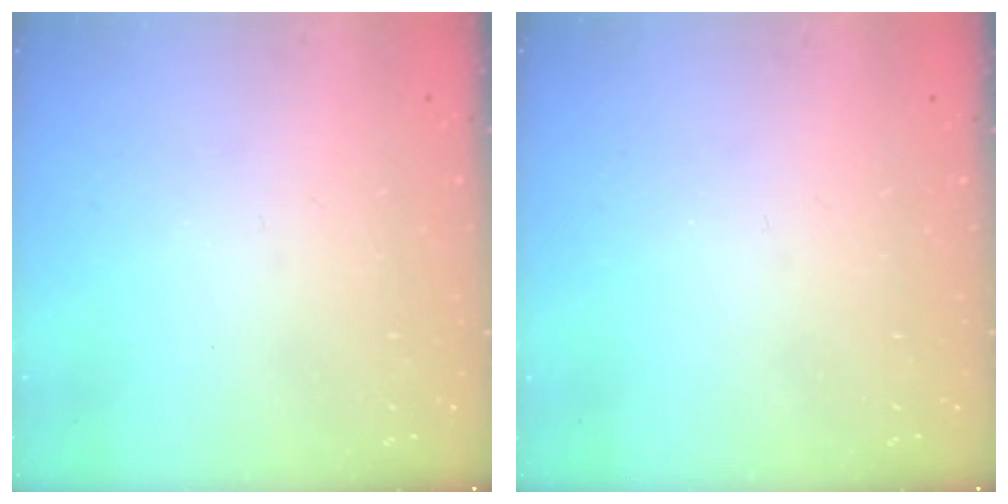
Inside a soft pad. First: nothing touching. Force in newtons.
{"total": 0.0}